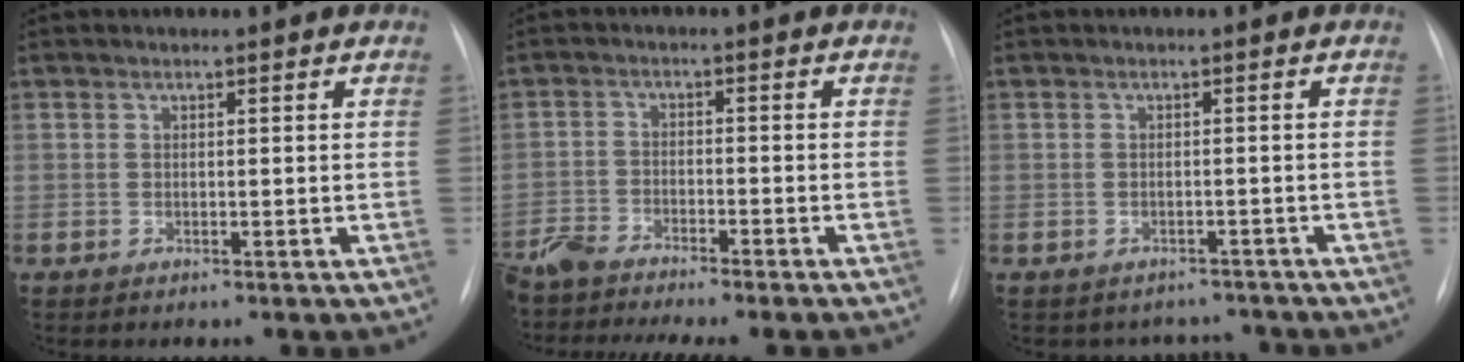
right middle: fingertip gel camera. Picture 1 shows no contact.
{"total": 10.0, "force": [-9.2, -0.2, 3.9], "torque": [-0.059, -0.007, -0.151]}
{"total": 4.2, "force": [-3.7, 1.9, -0.6], "torque": [0.015, 0.019, -0.043]}